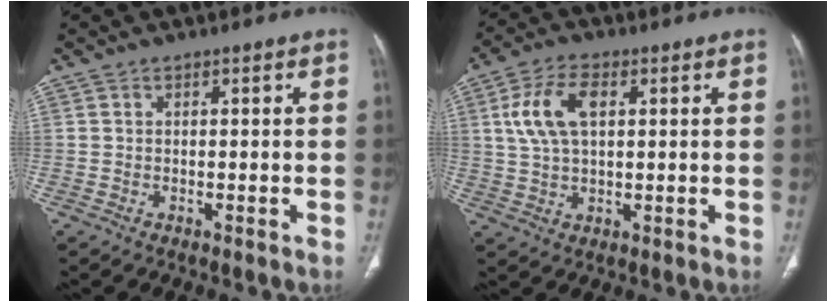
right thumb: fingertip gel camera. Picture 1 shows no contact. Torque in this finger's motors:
{"motor_torque": [-0.55, 0.81, 0.55, 0.04, 0.10]}